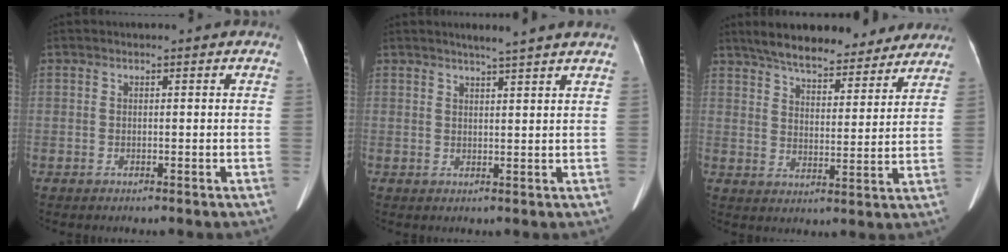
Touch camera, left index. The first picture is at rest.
{"total": 5.4, "force": [4.5, -0.9, 2.8], "torque": [-0.041, 0.007, 0.053]}
{"total": 18.0, "force": [15.5, 4.7, 7.8], "torque": [-0.118, 0.016, 0.217]}